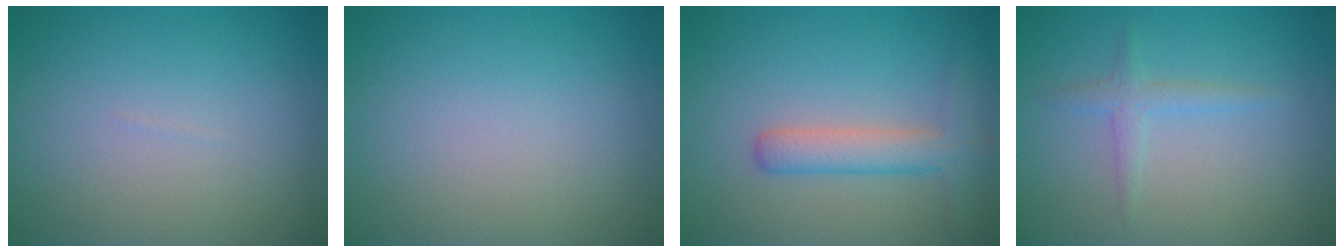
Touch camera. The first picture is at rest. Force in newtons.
{"total": 0.0}
{"total": 3.5, "press": 3.5, "slide": 0.1}
{"total": 1.6, "press": 1.6, "slide": 0.1}